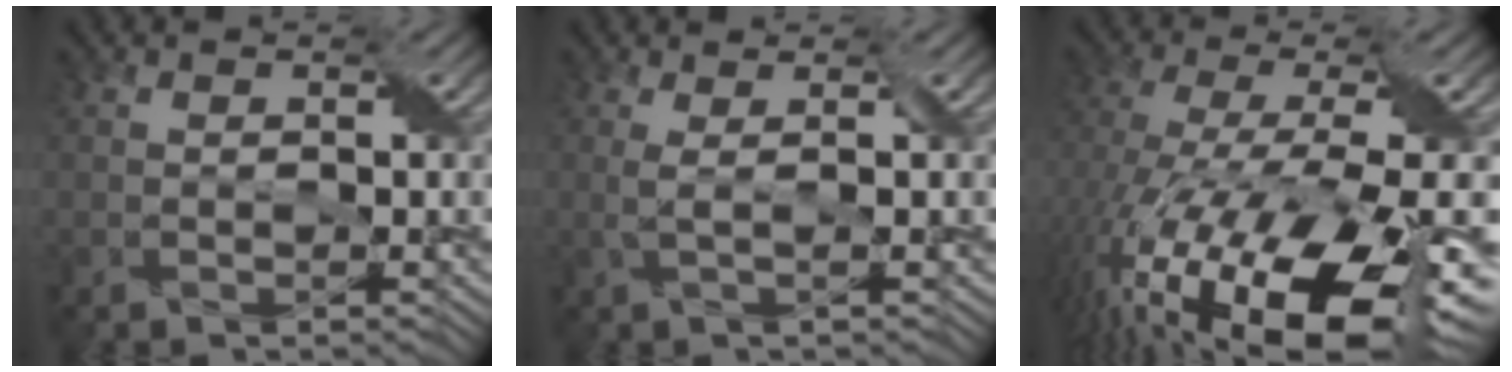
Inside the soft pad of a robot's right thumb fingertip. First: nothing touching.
{"total": 2.0, "force": [0.3, 0.4, 1.9], "torque": [-0.041, 0.002, 0.004]}
{"total": 19.0, "force": [-9.8, 6.6, 14.9], "torque": [-0.286, -0.028, -0.145]}